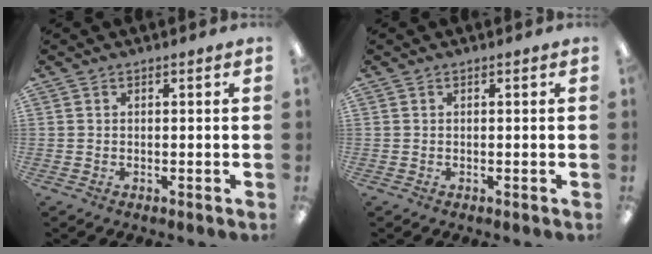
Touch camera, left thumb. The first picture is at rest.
{"total": 0.0}